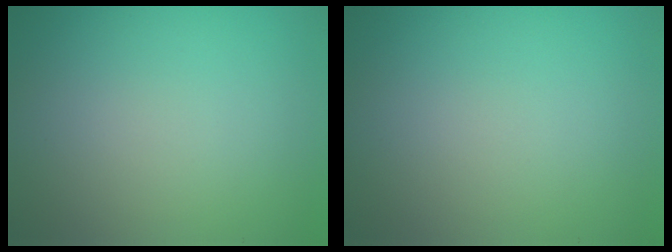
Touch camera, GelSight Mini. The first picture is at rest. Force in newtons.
{"total": 0.0}